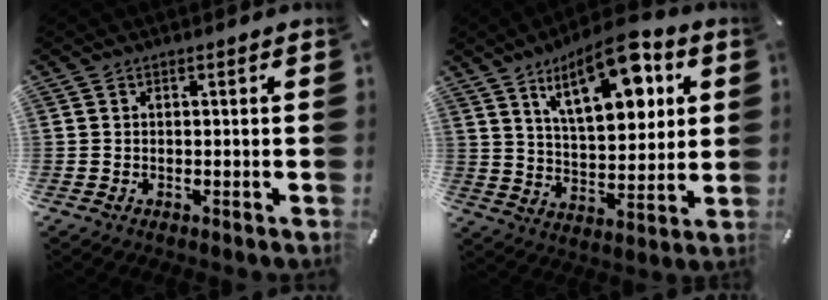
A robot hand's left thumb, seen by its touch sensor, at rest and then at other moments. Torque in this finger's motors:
{"motor_torque": [2.50, 2.50, 1.14, -1.12, 0.19]}